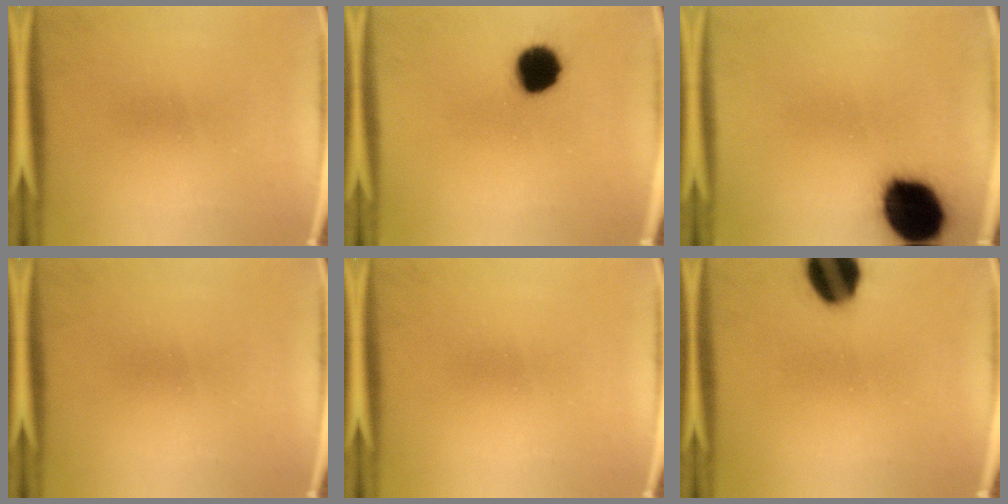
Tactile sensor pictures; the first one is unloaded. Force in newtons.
{"total": 10.1}
{"total": 18.2}
{"total": 0.0}
{"total": 0.0}
{"total": 13.3}